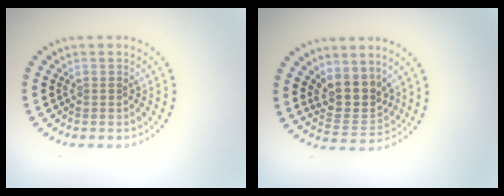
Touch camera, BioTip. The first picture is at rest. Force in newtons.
{"total": 3.7, "press": 3.0, "slide": 2.1}